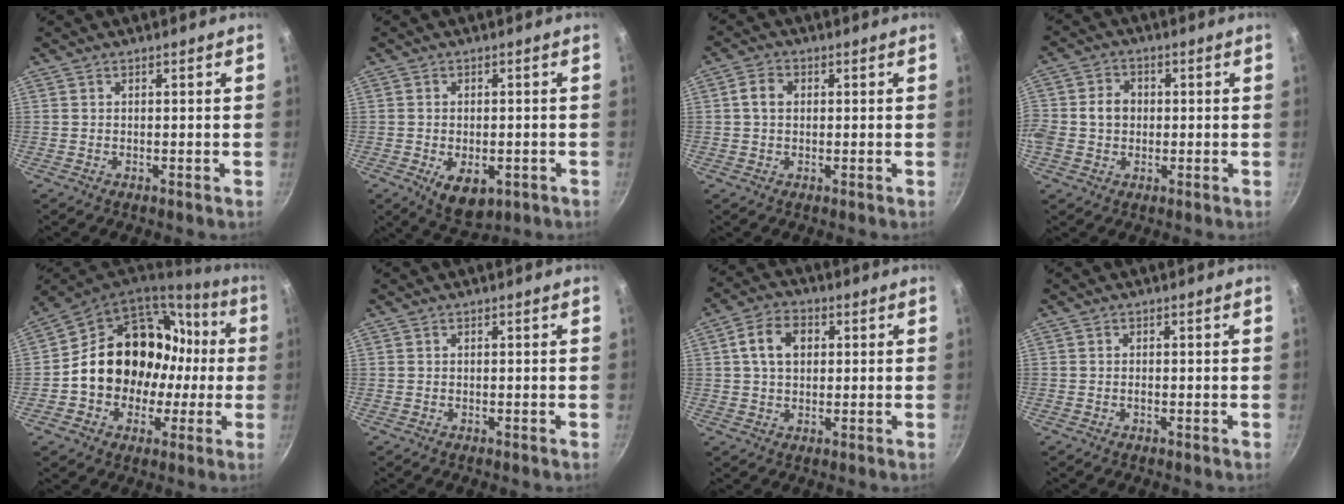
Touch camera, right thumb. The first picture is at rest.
{"total": 7.5, "force": [-2.4, 4.3, 5.6], "torque": [-0.069, -0.001, -0.022]}
{"total": 3.5, "force": [0.4, 2.7, 2.2], "torque": [-0.037, 0.008, 0.000]}
{"total": 6.7, "force": [-0.2, 5.7, 3.4], "torque": [-0.046, 0.013, -0.017]}
{"total": 22.1, "force": [0.5, 18.0, 12.9], "torque": [-0.181, 0.056, 0.022]}
{"total": 0.0}
{"total": 7.5, "force": [1.5, 5.4, 5.0], "torque": [-0.071, 0.011, 0.018]}
{"total": 0.6, "force": [-0.3, 0.3, 0.5], "torque": [-0.008, 0.002, -0.006]}